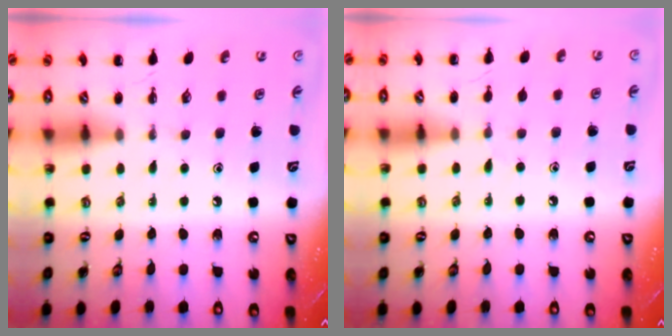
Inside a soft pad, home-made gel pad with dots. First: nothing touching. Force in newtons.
{"total": 4.2, "press": 3.9, "slide": 1.4}